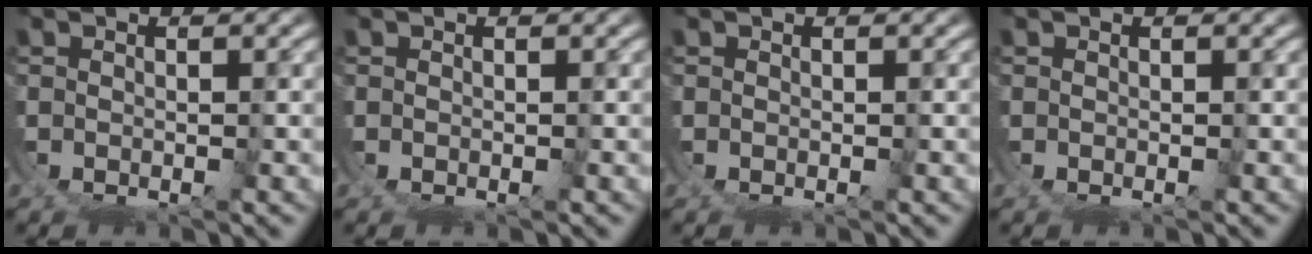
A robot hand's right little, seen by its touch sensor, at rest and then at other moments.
{"total": 0.0}
{"total": 0.0}
{"total": 0.0}